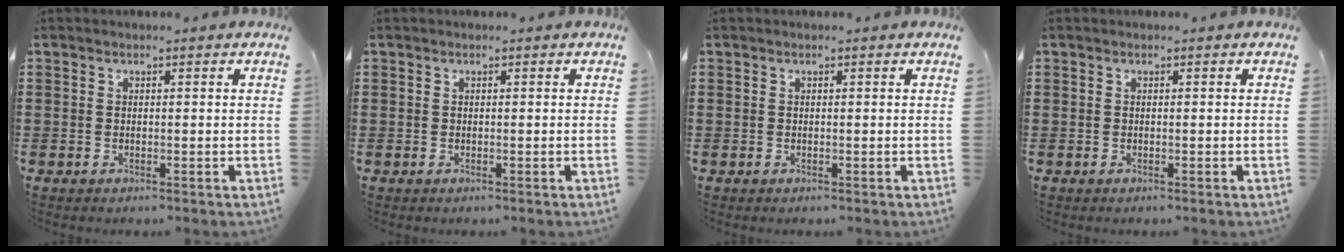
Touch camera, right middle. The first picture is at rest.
{"total": 0.0}
{"total": 0.0}
{"total": 0.0}